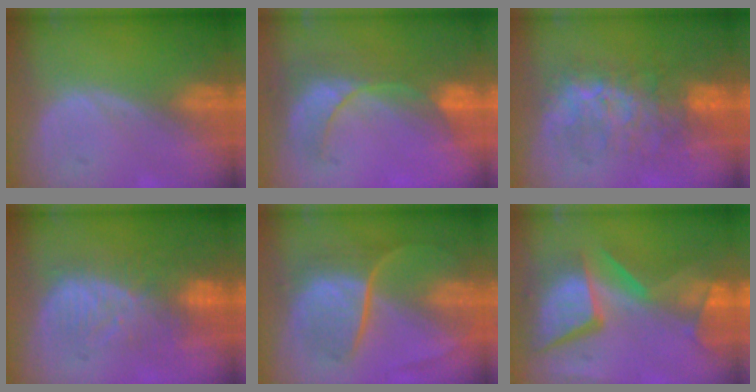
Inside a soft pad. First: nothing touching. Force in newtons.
{"total": 8.5, "press": 7.9, "slide": 3.3}
{"total": 8.4, "press": 8.1, "slide": 2.2}
{"total": 10.2, "press": 8.8, "slide": 5.2}
{"total": 9.1, "press": 7.6, "slide": 4.9}
{"total": 12.9, "press": 10.6, "slide": 7.3}